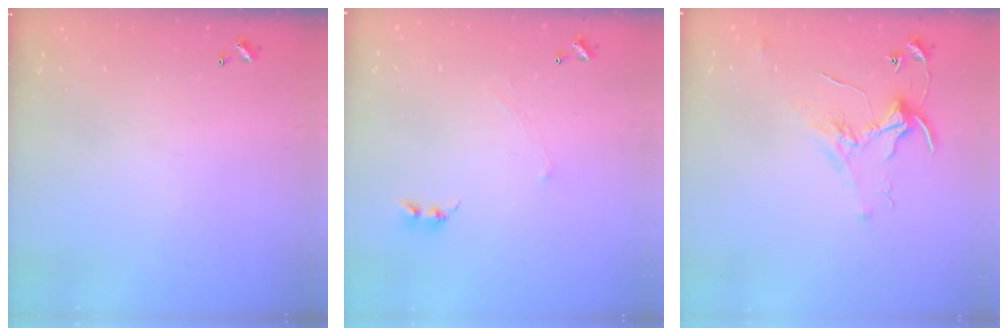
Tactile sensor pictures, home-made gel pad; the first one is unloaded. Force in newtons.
{"total": 0.6, "press": 0.3, "slide": 0.5}
{"total": 2.1, "press": 2.1, "slide": 0.1}